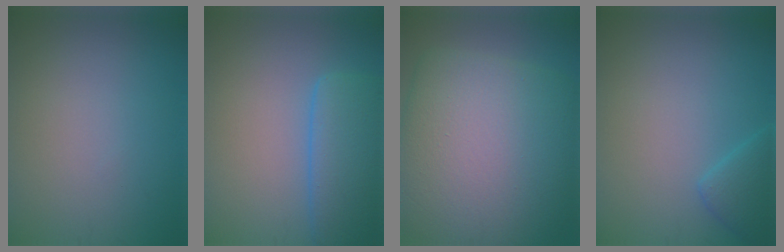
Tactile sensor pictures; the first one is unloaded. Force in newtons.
{"total": 6.3, "press": 6.3, "slide": 0.6}
{"total": 16.4, "press": 16.4, "slide": 0.5}
{"total": 2.2, "press": 2.2, "slide": 0.1}